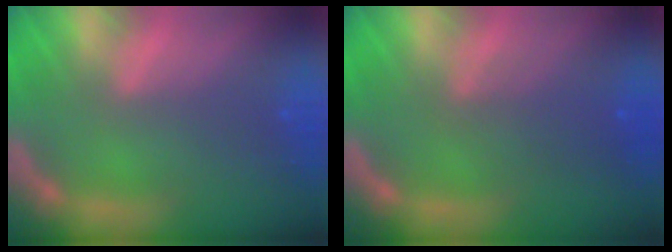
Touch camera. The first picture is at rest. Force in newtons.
{"total": 3.6}